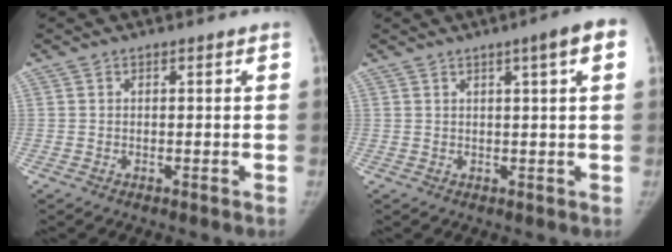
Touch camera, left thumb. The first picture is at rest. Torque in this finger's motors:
{"motor_torque": [-0.25, 0.30, 0.13, 0.02, 0.01]}